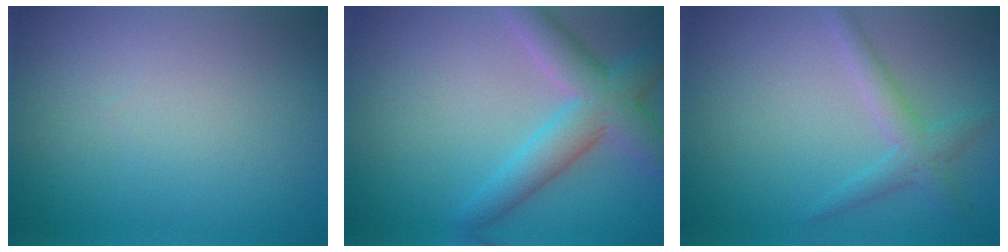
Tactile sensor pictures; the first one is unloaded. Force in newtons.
{"total": 5.5, "press": 5.4, "slide": 0.3}
{"total": 2.3, "press": 2.3, "slide": 0.2}